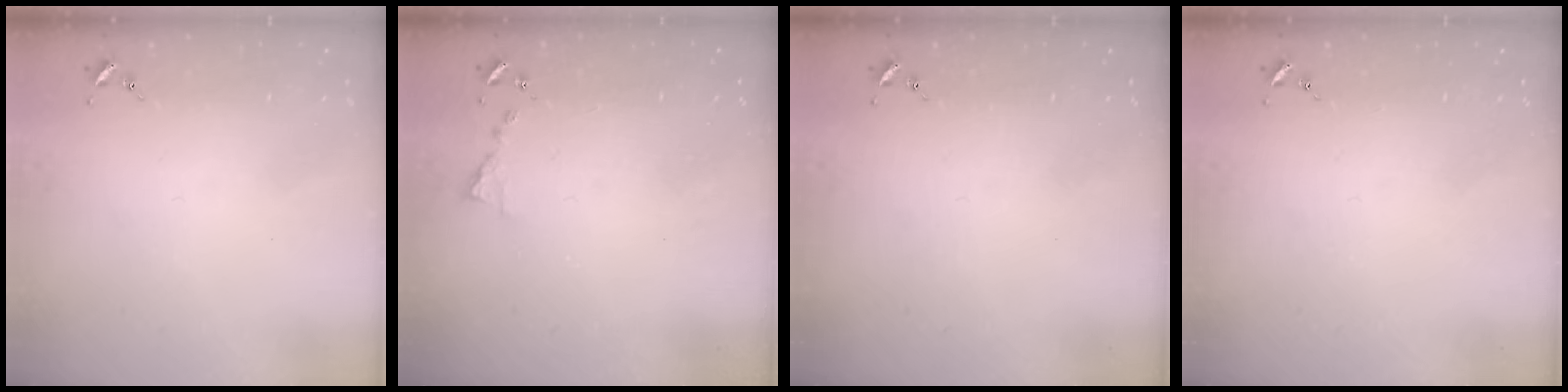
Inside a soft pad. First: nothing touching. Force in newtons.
{"total": 4.5, "press": 4.4, "slide": 0.5}
{"total": 0.0}
{"total": 0.0}